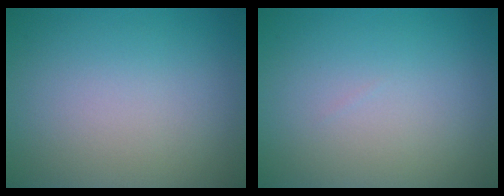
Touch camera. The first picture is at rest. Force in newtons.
{"total": 0.0}